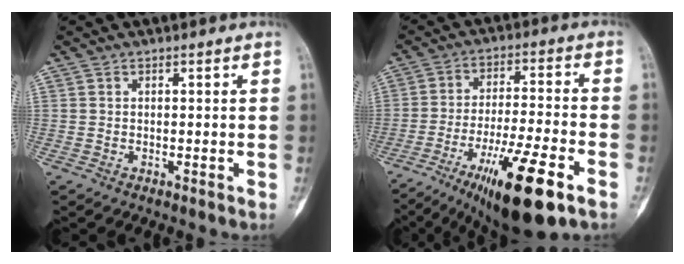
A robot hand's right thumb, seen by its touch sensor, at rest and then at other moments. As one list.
[{"total": 17.5, "force": [-9.2, 3.5, 14.5], "torque": [-0.253, 0.024, -0.147]}]